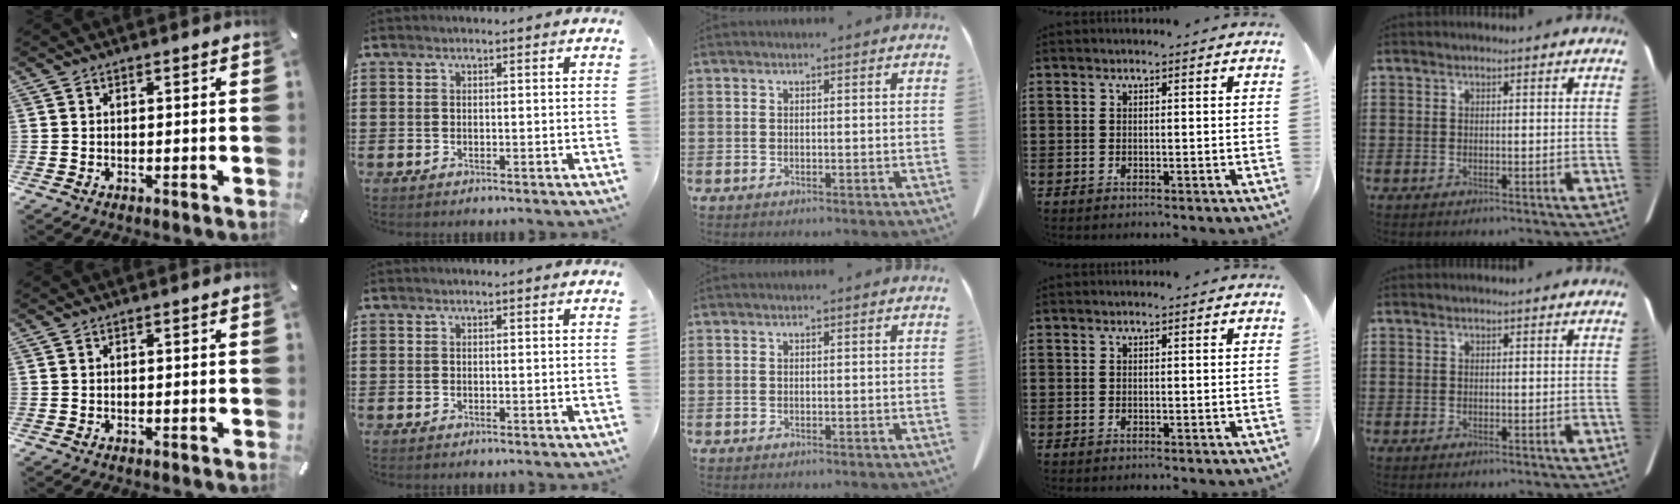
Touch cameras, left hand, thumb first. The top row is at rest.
{}